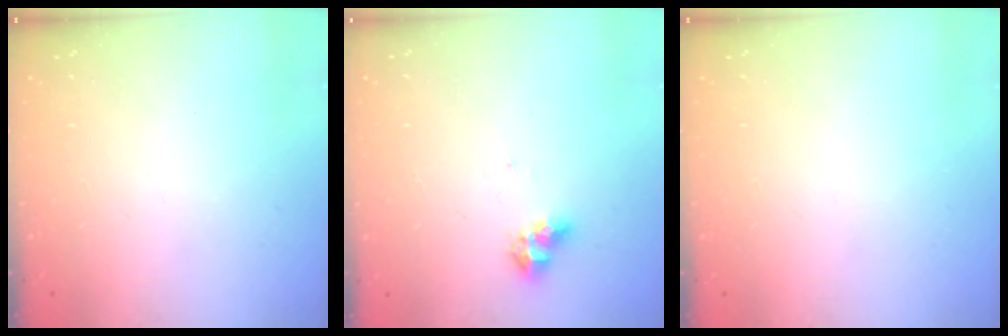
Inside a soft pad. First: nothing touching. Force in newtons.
{"total": 6.4, "press": 6.4, "slide": 0.3}
{"total": 0.0}